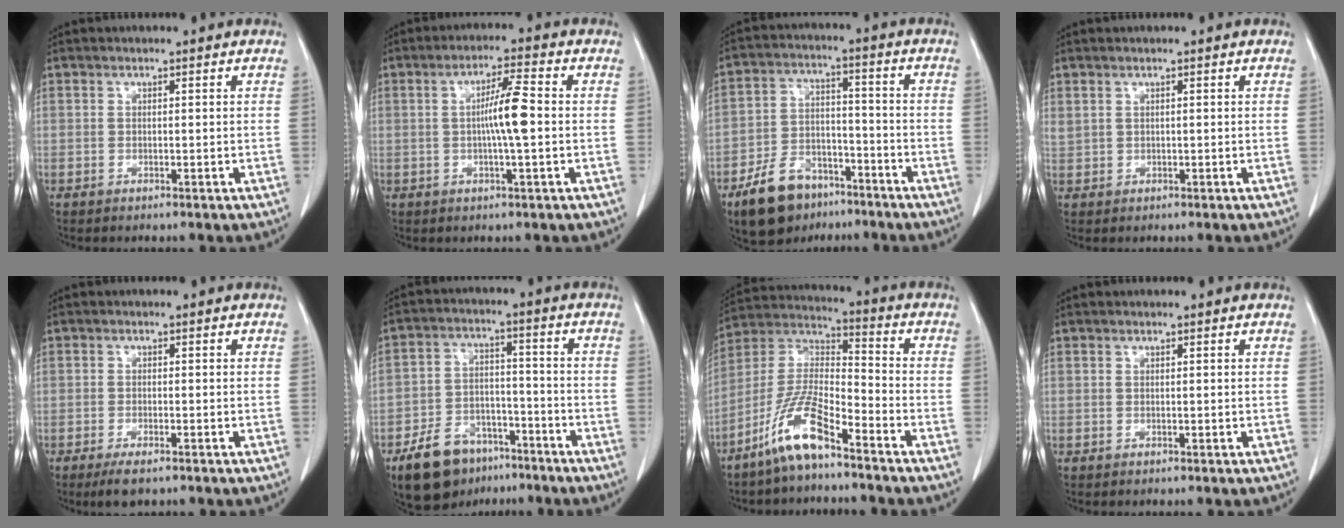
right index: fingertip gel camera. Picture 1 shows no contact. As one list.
[{"total": 6.0, "force": [-0.1, 0.0, 6.0], "torque": [-0.105, 0.006, -0.001]}, {"total": 11.0, "force": [-7.5, 6.1, 5.1], "torque": [-0.105, 0.004, -0.127]}, {"total": 1.3, "force": [0.8, 0.8, 0.5], "torque": [-0.016, 0.016, 0.028]}, {"total": 3.5, "force": [-2.5, 0.8, 2.3], "torque": [-0.044, -0.006, -0.039]}, {"total": 11.5, "force": [-7.8, 6.7, 5.1], "torque": [-0.097, 0.009, -0.128]}, {"total": 11.4, "force": [-7.7, 2.2, 8.2], "torque": [-0.177, -0.001, -0.154]}, {"total": 0.0}]